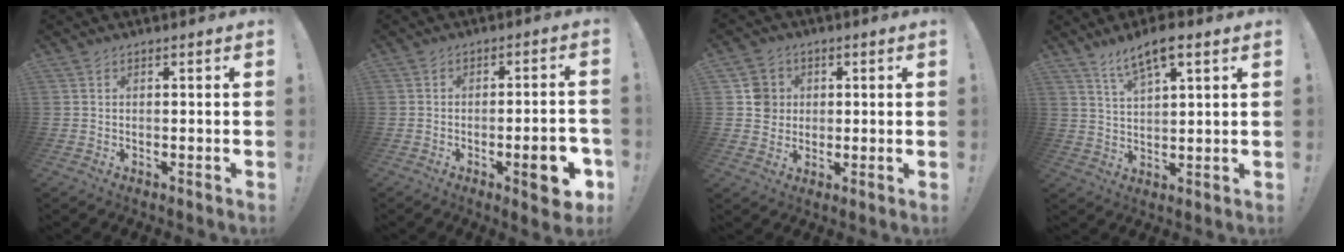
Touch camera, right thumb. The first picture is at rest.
{"total": 10.0, "force": [-3.8, 2.5, 8.8], "torque": [-0.104, 0.006, -0.057]}
{"total": 8.3, "force": [1.1, 7.9, 2.2], "torque": [-0.012, -0.003, 0.025]}
{"total": 8.5, "force": [5.7, 2.2, 5.8], "torque": [-0.102, -0.024, 0.099]}